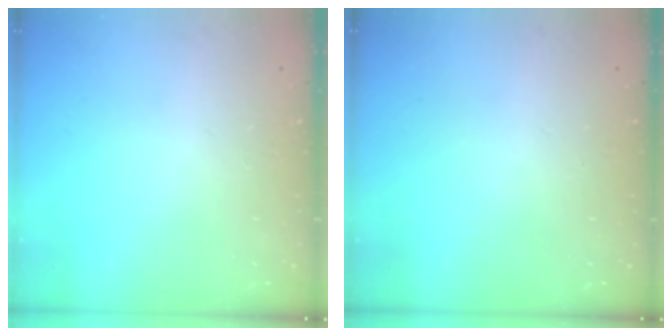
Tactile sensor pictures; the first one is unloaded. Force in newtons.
{"total": 0.0}